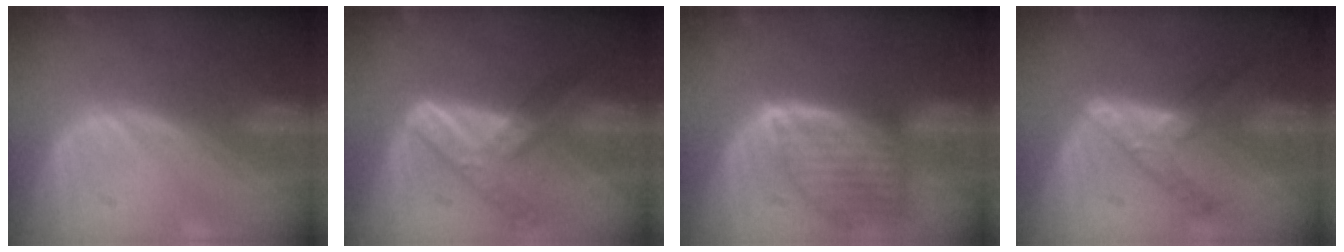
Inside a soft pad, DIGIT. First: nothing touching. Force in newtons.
{"total": 7.2, "press": 6.0, "slide": 3.8}
{"total": 8.0, "press": 7.3, "slide": 3.4}
{"total": 5.9, "press": 5.6, "slide": 1.7}